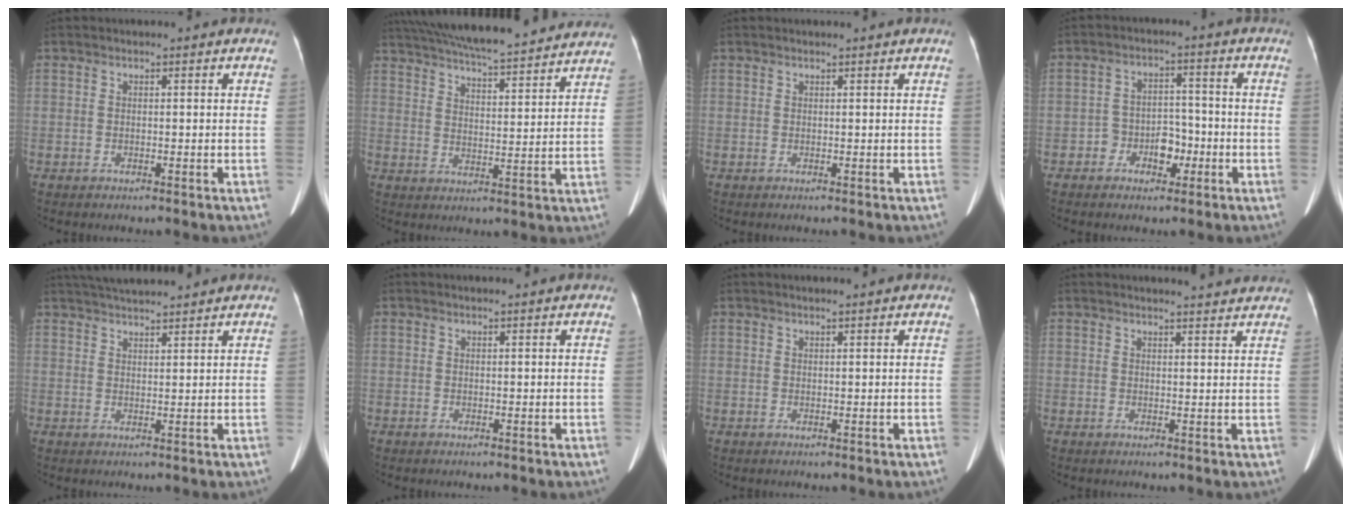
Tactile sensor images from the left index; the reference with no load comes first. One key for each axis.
{"total": 24.3, "fx": 21.7, "fy": 3.0, "fz": 10.6, "tx": -0.180, "ty": 0.017, "tz": 0.296}
{"total": 0.8, "fx": 0.7, "fy": -0.1, "fz": 0.2, "tx": -0.006, "ty": 0.004, "tz": 0.016}
{"total": 4.8, "fx": -2.2, "fy": 3.3, "fz": 2.8, "tx": -0.041, "ty": 0.018, "tz": -0.035}
{"total": 8.1, "fx": 7.6, "fy": 0.4, "fz": 3.0, "tx": -0.054, "ty": 0.032, "tz": 0.118}
{"total": 0.7, "fx": 0.6, "fy": 0.2, "fz": 0.2, "tx": -0.004, "ty": 0.017, "tz": 0.009}
{"total": 2.2, "fx": 2.0, "fy": 0.0, "fz": 0.9, "tx": -0.010, "ty": 0.016, "tz": 0.028}
{"total": 6.7, "fx": 6.5, "fy": 0.3, "fz": 1.7, "tx": -0.021, "ty": 0.006, "tz": 0.061}